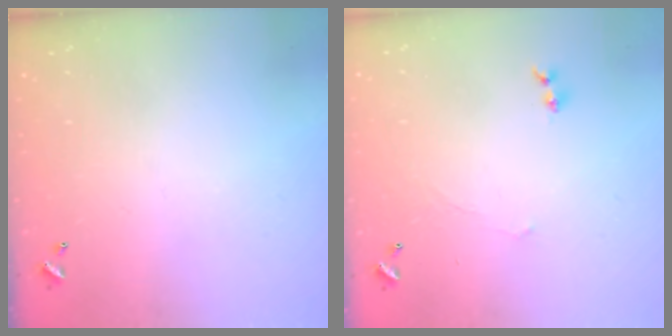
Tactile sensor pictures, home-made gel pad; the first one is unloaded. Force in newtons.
{"total": 0.7, "press": 0.1, "slide": 0.7}